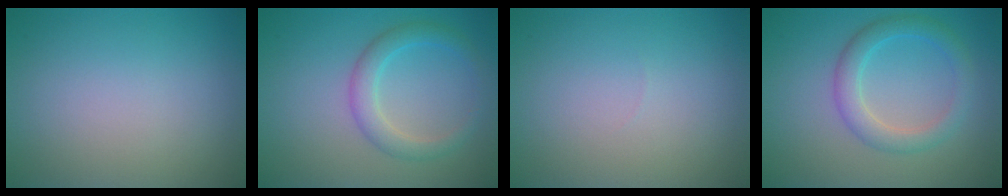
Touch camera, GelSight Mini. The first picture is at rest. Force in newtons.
{"total": 2.8, "press": 2.8, "slide": 0.0}
{"total": 0.0}
{"total": 3.2, "press": 3.2, "slide": 0.2}